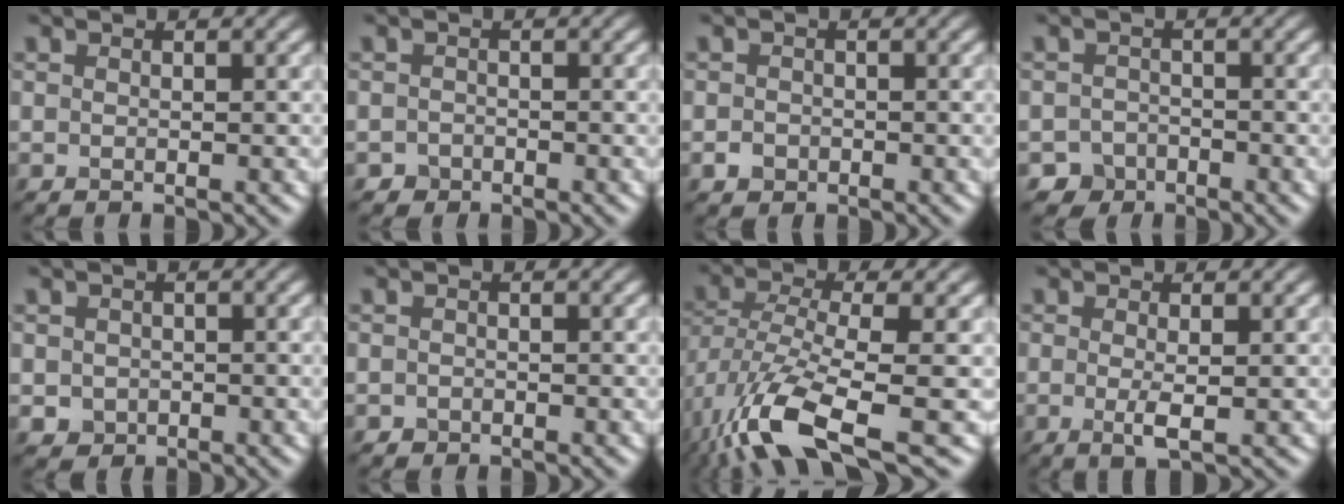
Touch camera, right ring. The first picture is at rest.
{"total": 1.1, "force": [-0.8, 0.7, -0.1], "torque": [0.008, 0.003, -0.015]}
{"total": 1.1, "force": [-0.5, 0.9, 0.3], "torque": [0.000, -0.001, -0.011]}
{"total": 2.6, "force": [-1.9, 1.8, 0.0], "torque": [0.019, 0.004, -0.035]}
{"total": 1.4, "force": [-0.2, 1.3, 0.4], "torque": [-0.002, -0.005, -0.005]}
{"total": 0.6, "force": [-0.4, 0.4, 0.0], "torque": [0.004, -0.004, -0.007]}
{"total": 10.2, "force": [-5.3, 3.4, 8.1], "torque": [-0.172, -0.010, -0.103]}
{"total": 1.8, "force": [-0.1, 0.3, 1.8], "torque": [-0.036, -0.007, -0.002]}